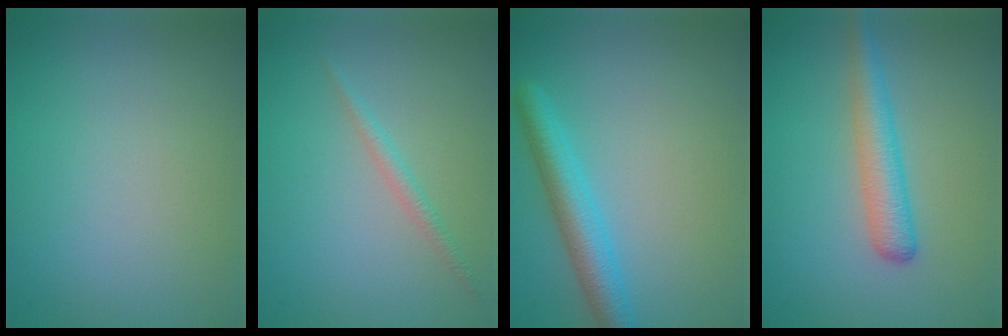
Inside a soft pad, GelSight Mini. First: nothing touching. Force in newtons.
{"total": 1.3, "press": 1.3, "slide": 0.1}
{"total": 3.9, "press": 3.9, "slide": 0.2}
{"total": 3.3, "press": 3.3, "slide": 0.2}